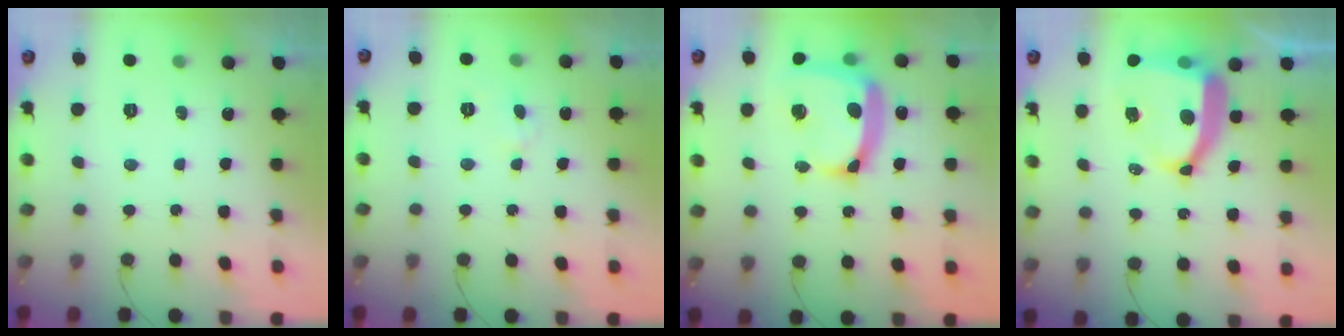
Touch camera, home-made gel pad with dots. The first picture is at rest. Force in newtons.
{"total": 2.5, "press": 2.5, "slide": 0.2}
{"total": 15.1, "press": 14.9, "slide": 2.4}
{"total": 13.3, "press": 13.1, "slide": 1.9}